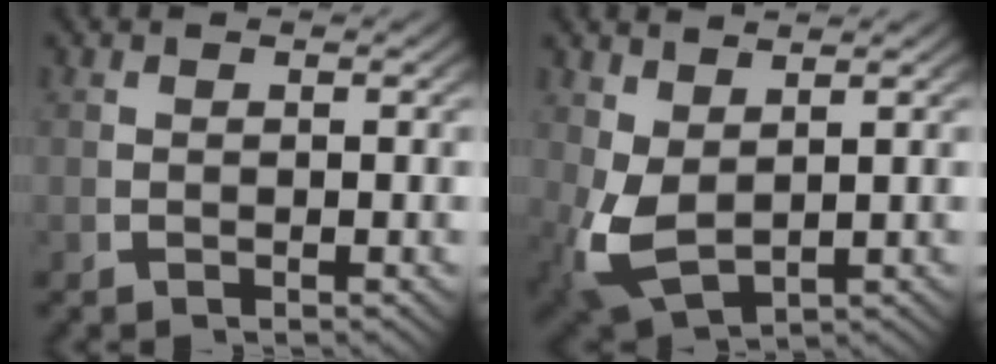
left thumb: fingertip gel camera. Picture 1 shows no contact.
{"total": 6.0, "force": [-0.5, 4.0, 4.4], "torque": [-0.113, -0.037, 0.020]}